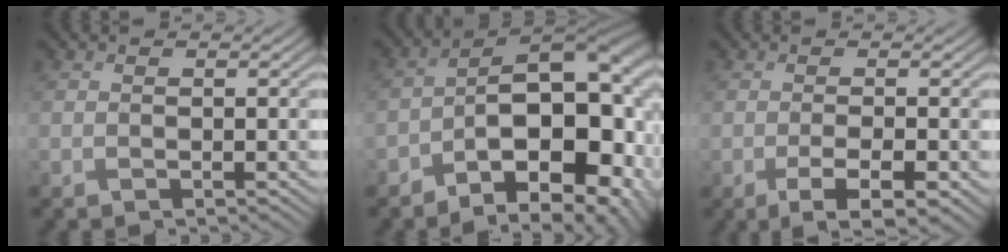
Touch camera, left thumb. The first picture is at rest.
{"total": 17.2, "force": [-5.3, 8.8, 13.8], "torque": [-0.193, -0.014, -0.078]}
{"total": 4.0, "force": [-1.8, 1.0, 3.5], "torque": [-0.065, -0.005, -0.027]}